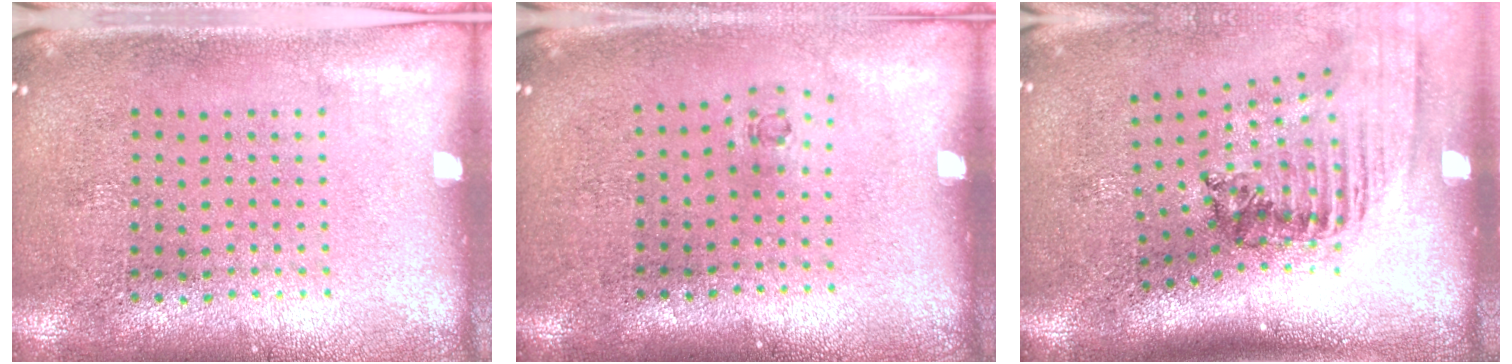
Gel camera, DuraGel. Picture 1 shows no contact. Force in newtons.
{"total": 0.6, "press": 0.2, "slide": 0.5}
{"total": 1.8, "press": 1.4, "slide": 1.2}